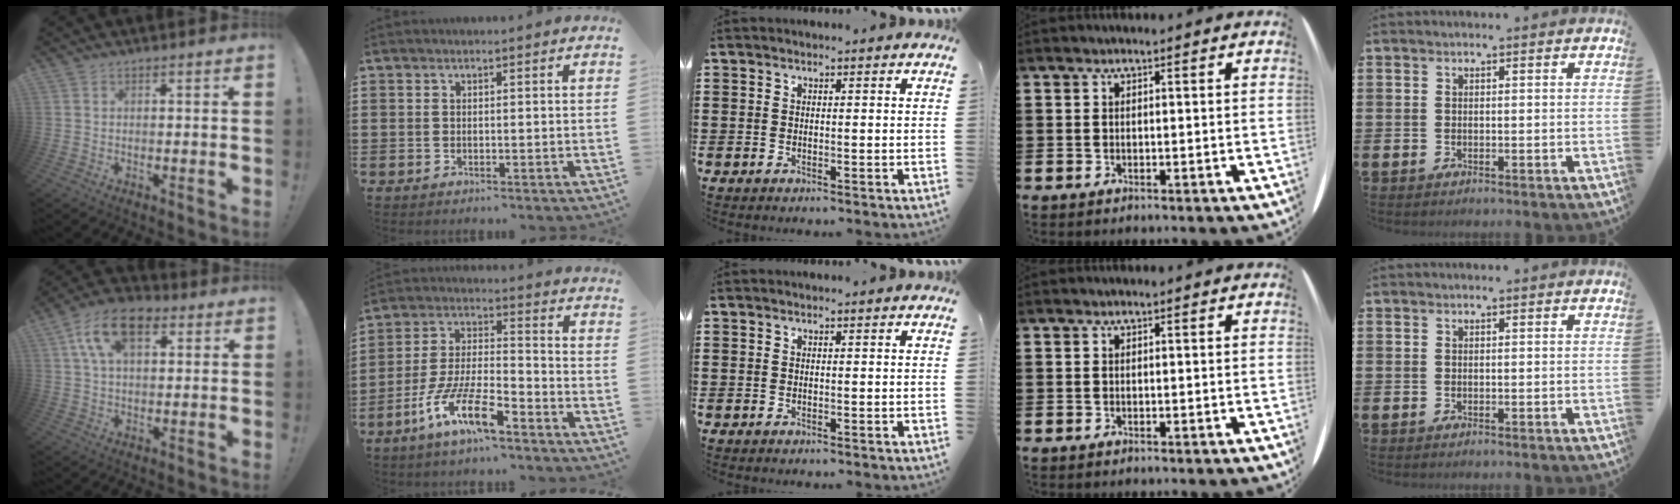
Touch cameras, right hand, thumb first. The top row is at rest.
{"thumb": {"total": 13.7, "force": [5.3, 7.7, 10.0], "torque": [-0.178, 0.002, 0.097]}, "index": {"total": 10.7, "force": [-7.4, 2.3, 7.4], "torque": [-0.169, 0.000, -0.146]}}